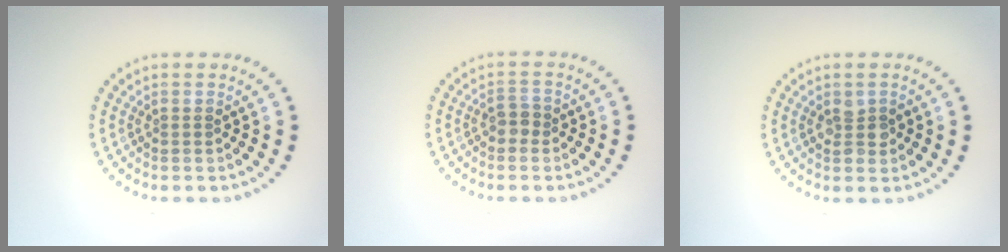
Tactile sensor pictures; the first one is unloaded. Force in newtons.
{"total": 1.4, "press": 1.3, "slide": 0.5}
{"total": 1.8, "press": 1.7, "slide": 0.2}